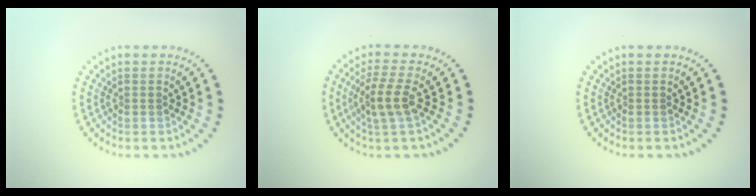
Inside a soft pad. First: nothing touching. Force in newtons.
{"total": 3.1, "press": 2.8, "slide": 1.4}
{"total": 0.0}